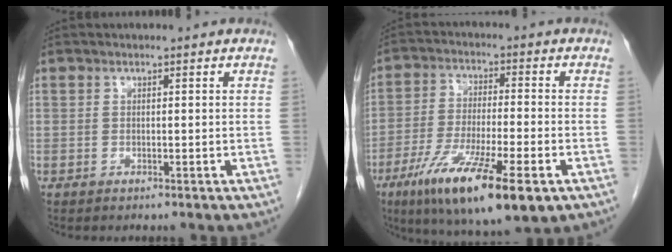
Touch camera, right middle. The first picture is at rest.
{"total": 16.6, "force": [-8.8, 2.6, 13.8], "torque": [-0.235, -0.036, -0.143]}